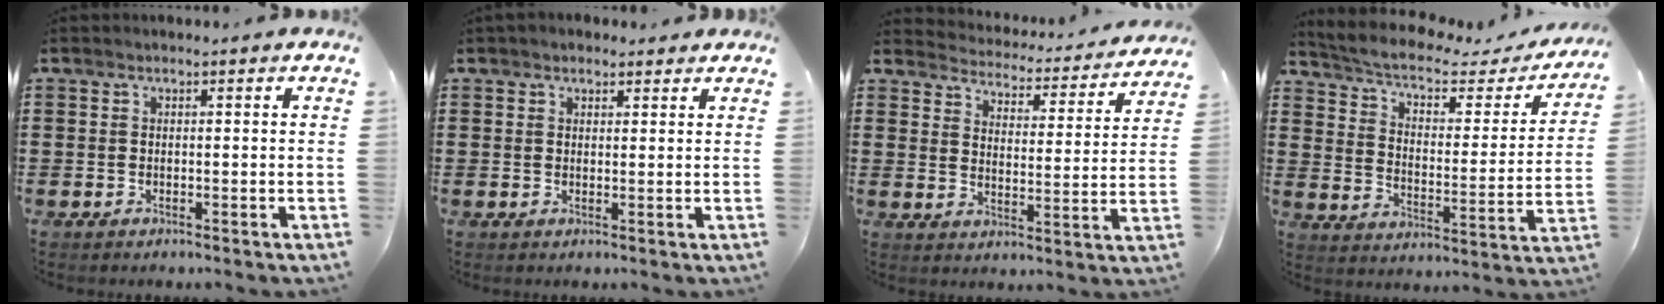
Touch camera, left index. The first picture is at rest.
{"total": 1.9, "force": [1.6, 0.8, 0.5], "torque": [-0.012, 0.006, 0.032]}
{"total": 3.6, "force": [3.6, -0.1, -0.1], "torque": [-0.024, -0.036, 0.056]}
{"total": 5.0, "force": [3.7, 1.4, 3.0], "torque": [-0.078, -0.026, 0.058]}